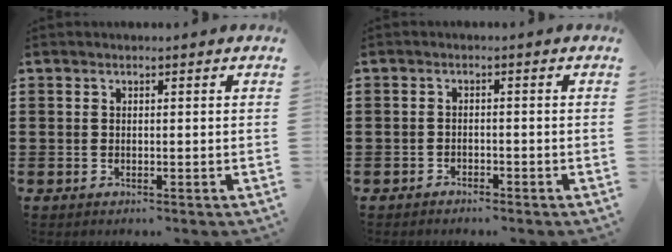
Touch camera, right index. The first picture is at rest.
{"total": 1.3, "force": [-1.2, 0.3, 0.0], "torque": [-0.004, 0.005, -0.028]}